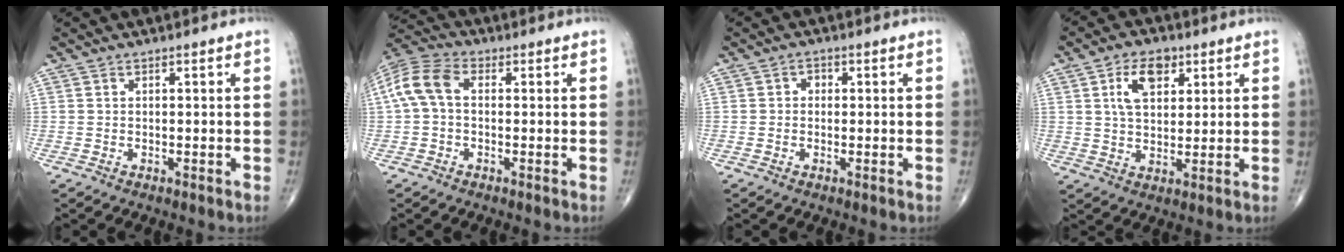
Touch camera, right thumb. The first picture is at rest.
{"total": 8.6, "force": [0.4, 5.4, 6.6], "torque": [-0.140, 0.028, -0.001]}
{"total": 1.6, "force": [0.0, 1.3, 0.9], "torque": [-0.002, 0.005, -0.007]}
{"total": 8.4, "force": [3.2, 5.0, 5.9], "torque": [-0.082, -0.007, 0.056]}